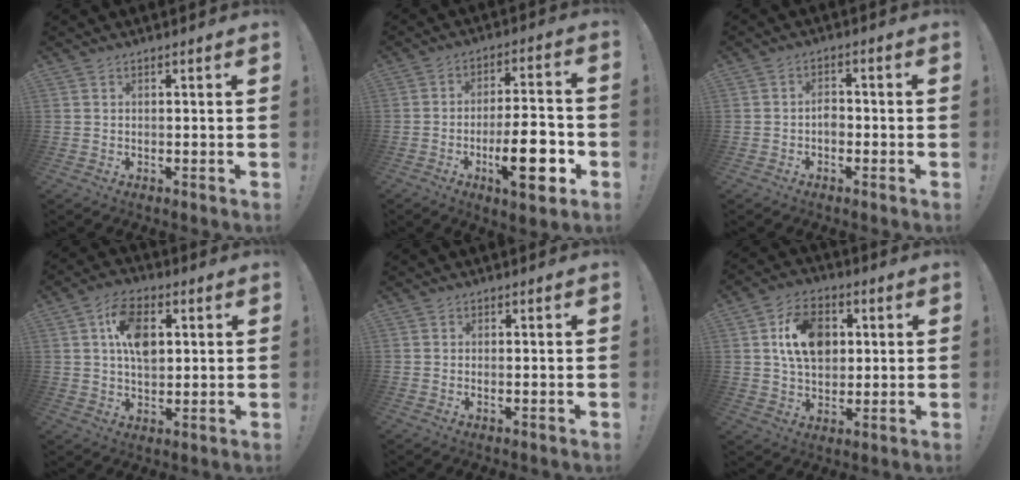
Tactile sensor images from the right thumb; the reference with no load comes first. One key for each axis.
{"total": 16.0, "fx": -6.0, "fy": 4.6, "fz": 14.1, "tx": -0.210, "ty": 0.015, "tz": -0.096}
{"total": 3.2, "fx": -1.4, "fy": 2.1, "fz": 2.0, "tx": -0.033, "ty": 0.004, "tz": -0.027}
{"total": 11.7, "fx": 3.0, "fy": 7.4, "fz": 8.5, "tx": -0.130, "ty": 0.012, "tz": 0.057}
{"total": 0.0}
{"total": 13.1, "fx": 3.4, "fy": 9.3, "fz": 8.5, "tx": -0.121, "ty": 0.005, "tz": 0.066}